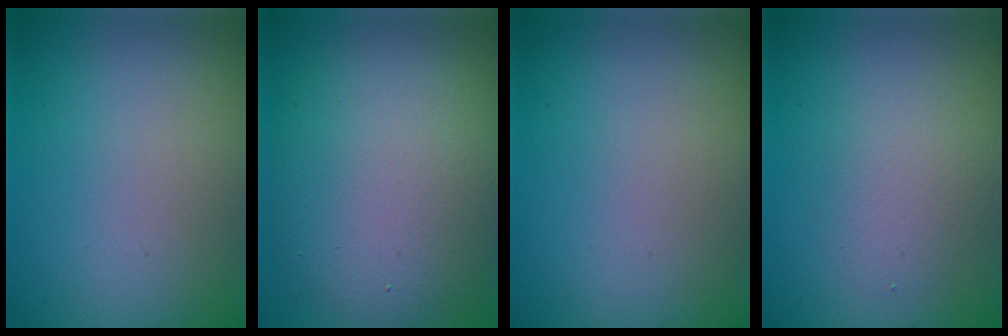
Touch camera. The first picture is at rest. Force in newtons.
{"total": 9.7, "press": 9.7, "slide": 0.7}
{"total": 0.0}
{"total": 2.5, "press": 2.5, "slide": 0.2}